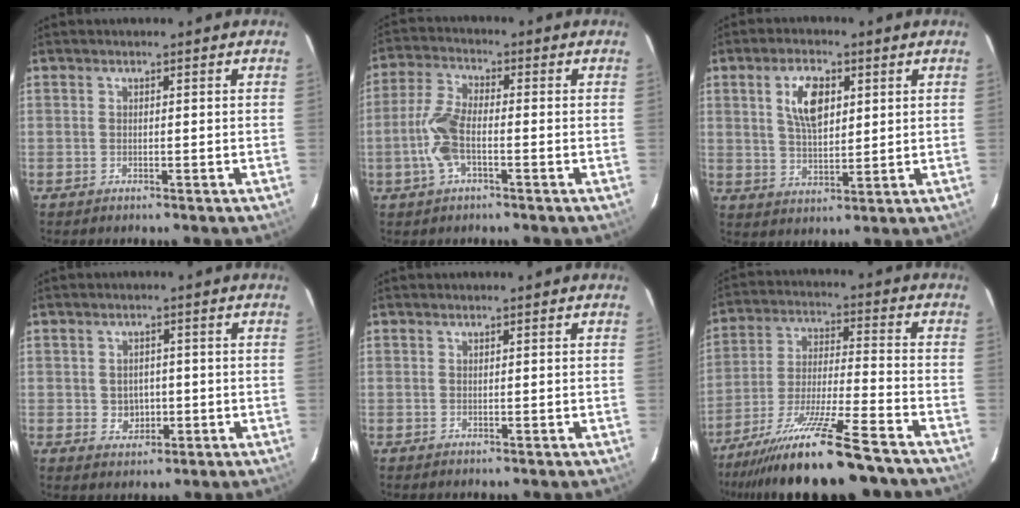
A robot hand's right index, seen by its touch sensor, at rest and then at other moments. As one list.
[{"total": 8.2, "force": [-2.2, 3.2, 7.2], "torque": [-0.161, 0.005, -0.047]}, {"total": 8.1, "force": [2.8, 4.0, 6.4], "torque": [-0.120, 0.007, 0.055]}, {"total": 4.0, "force": [-0.4, 3.6, 1.6], "torque": [-0.029, 0.004, 0.003]}, {"total": 0.0}, {"total": 20.3, "force": [-16.6, 1.7, 11.7], "torque": [-0.229, -0.049, -0.272]}]